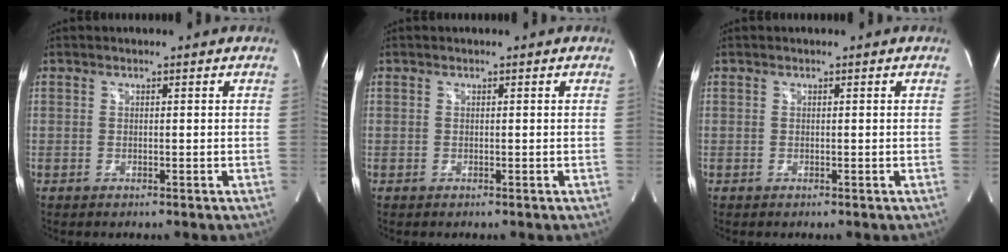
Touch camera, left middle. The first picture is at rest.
{"total": 0.0}
{"total": 0.0}